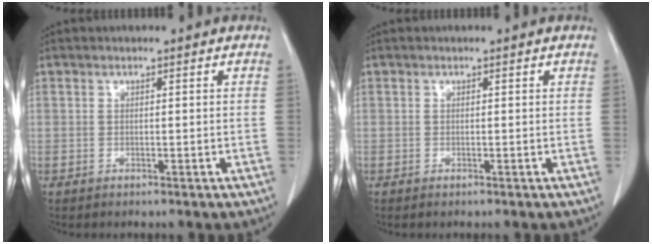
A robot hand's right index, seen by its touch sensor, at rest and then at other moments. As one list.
[{"total": 0.0}]